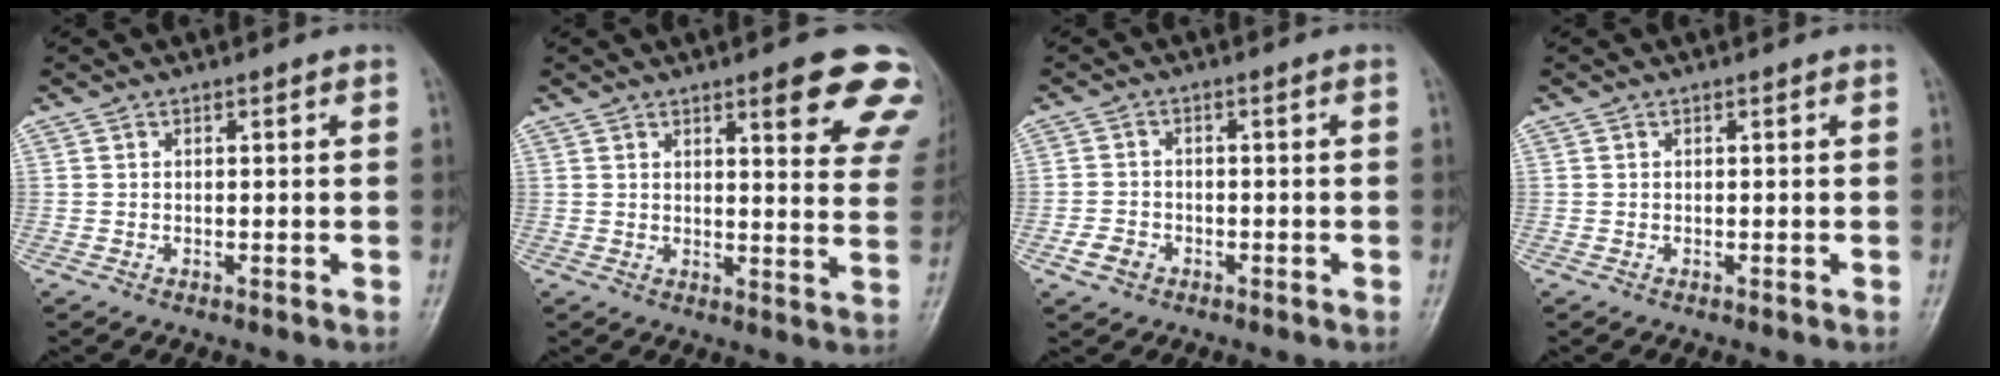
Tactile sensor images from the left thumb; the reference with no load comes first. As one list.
[{"total": 14.8, "force": [9.2, 3.9, 10.9], "torque": [-0.096, -0.042, 0.097]}, {"total": 3.4, "force": [-1.7, 2.6, 1.4], "torque": [-0.023, 0.012, -0.031]}, {"total": 0.0}]